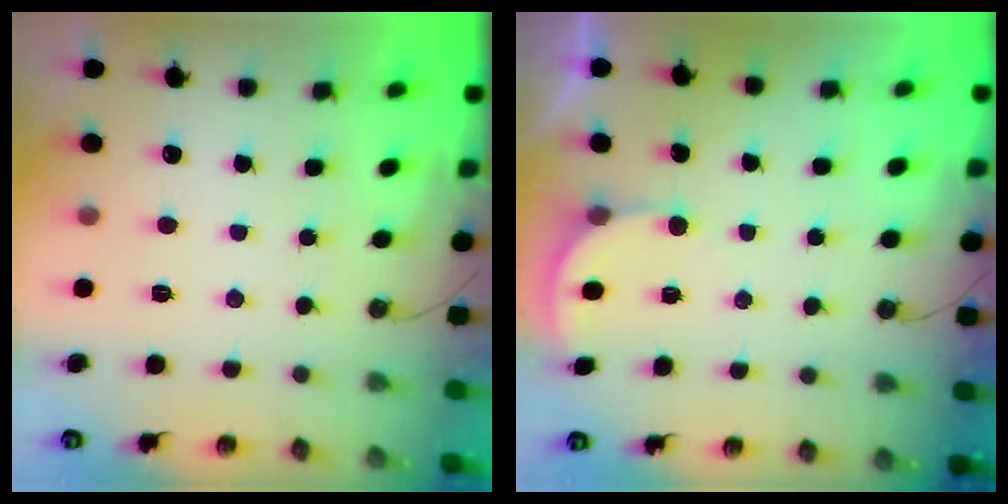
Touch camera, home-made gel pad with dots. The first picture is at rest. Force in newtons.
{"total": 2.6, "press": 2.6, "slide": 0.0}